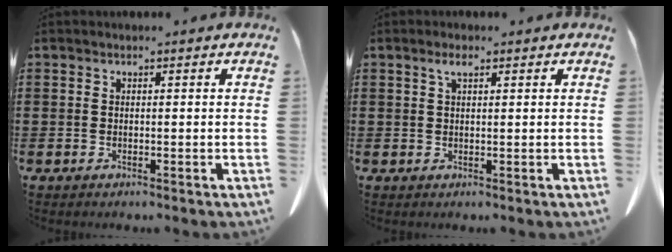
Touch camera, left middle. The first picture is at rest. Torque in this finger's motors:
{"motor_torque": [0.11, 0.10, 0.04, 0.01]}